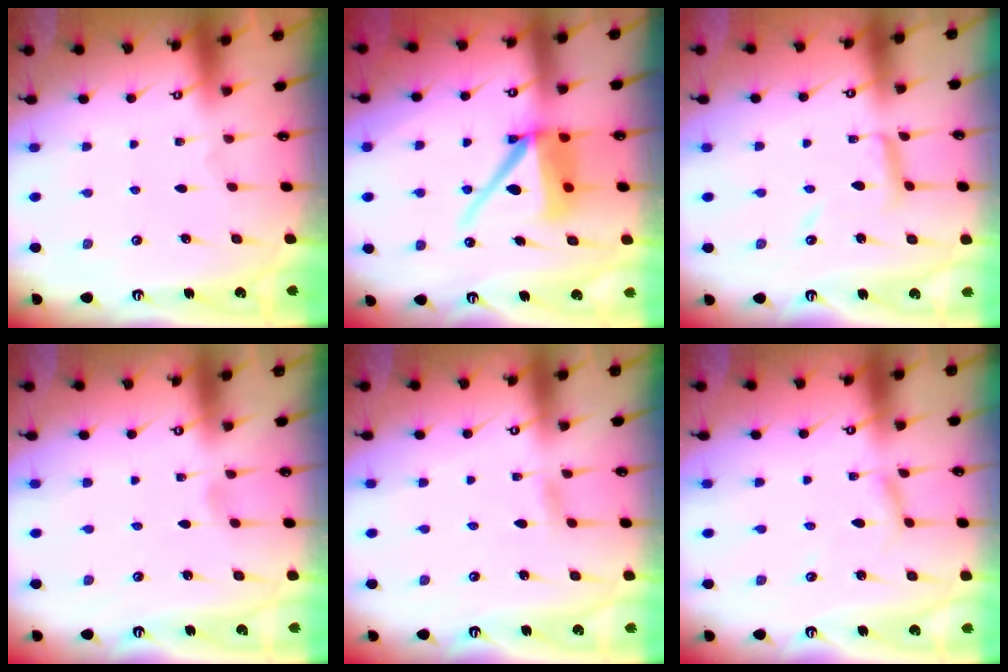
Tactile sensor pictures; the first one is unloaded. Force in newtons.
{"total": 12.9, "press": 12.8, "slide": 1.7}
{"total": 8.4, "press": 8.3, "slide": 0.4}
{"total": 1.9, "press": 1.9, "slide": 0.2}
{"total": 2.4, "press": 2.4, "slide": 0.3}
{"total": 2.3, "press": 2.3, "slide": 0.2}